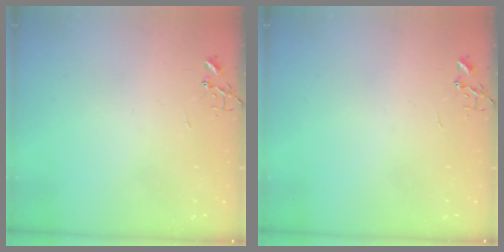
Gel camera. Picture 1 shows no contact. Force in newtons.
{"total": 0.0}